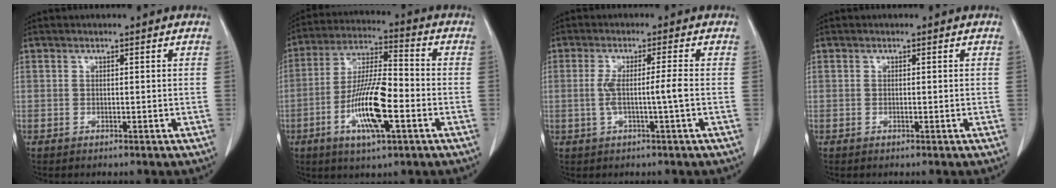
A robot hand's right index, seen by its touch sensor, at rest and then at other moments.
{"total": 13.0, "force": [-4.3, 2.5, 12.0], "torque": [-0.236, -0.004, -0.079]}
{"total": 4.2, "force": [-0.7, -0.7, 4.1], "torque": [-0.082, 0.003, -0.008]}
{"total": 0.0}